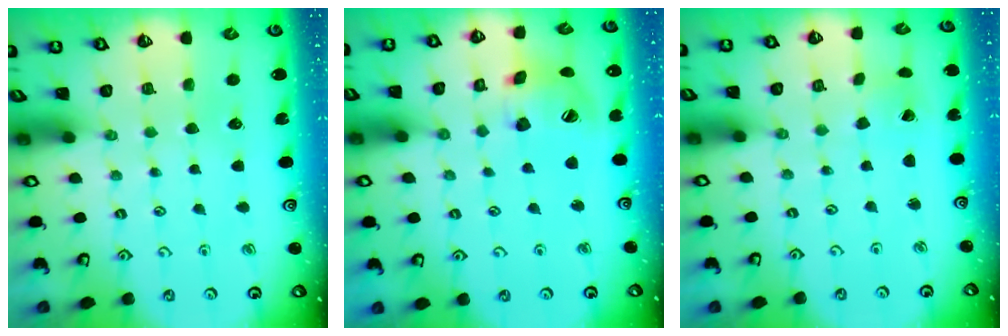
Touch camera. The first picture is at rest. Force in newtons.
{"total": 15.3, "press": 15.1, "slide": 2.3}
{"total": 0.0}